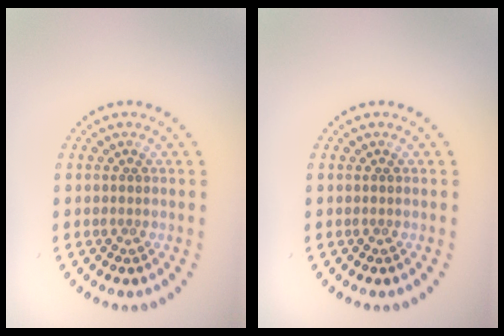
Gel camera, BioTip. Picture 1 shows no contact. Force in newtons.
{"total": 0.0}